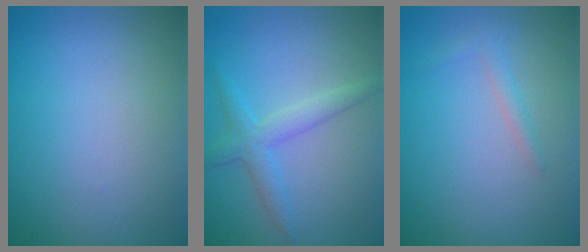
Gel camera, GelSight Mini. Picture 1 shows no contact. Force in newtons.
{"total": 2.6, "press": 2.6, "slide": 0.1}
{"total": 1.1, "press": 1.1, "slide": 0.0}